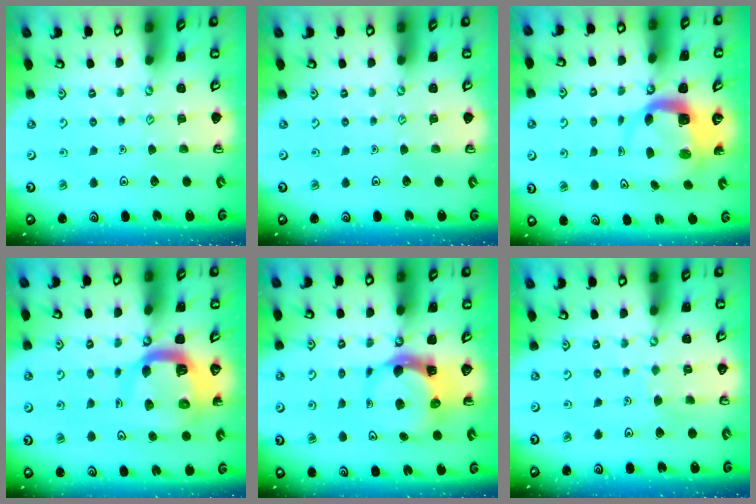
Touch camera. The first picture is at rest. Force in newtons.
{"total": 0.0}
{"total": 5.5, "press": 5.4, "slide": 0.8}
{"total": 12.5, "press": 12.4, "slide": 1.5}
{"total": 5.5, "press": 5.5, "slide": 0.9}
{"total": 2.7, "press": 2.7, "slide": 0.1}